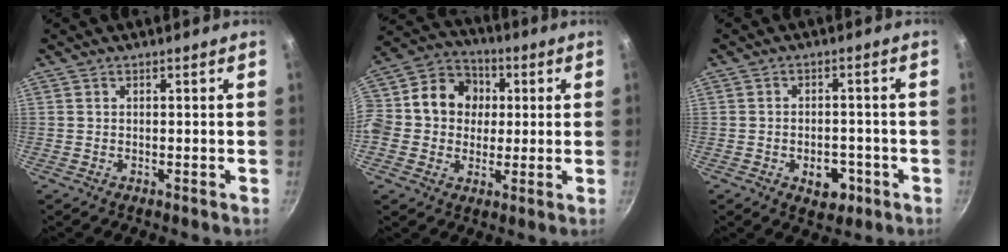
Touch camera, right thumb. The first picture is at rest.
{"total": 16.4, "force": [1.5, 14.3, 7.9], "torque": [-0.126, 0.034, 0.008]}
{"total": 5.7, "force": [-2.4, 3.6, 3.8], "torque": [-0.035, 0.013, -0.030]}